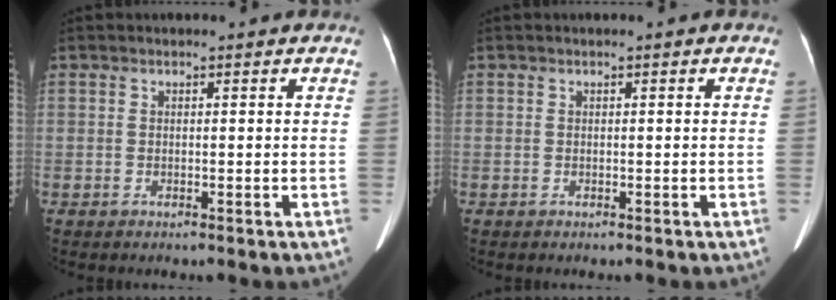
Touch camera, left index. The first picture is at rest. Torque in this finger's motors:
{"motor_torque": [-0.19, -0.30, 0.01, 0.02]}